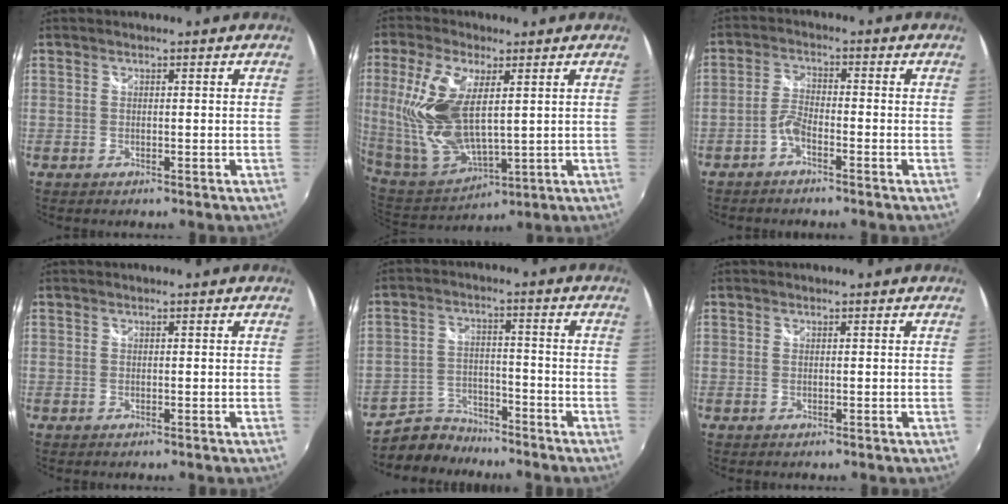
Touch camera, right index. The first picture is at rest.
{"total": 16.6, "force": [3.7, 7.9, 14.2], "torque": [-0.296, -0.001, 0.090]}
{"total": 2.8, "force": [-2.0, 0.9, 1.8], "torque": [-0.048, 0.009, -0.041]}
{"total": 0.0}
{"total": 7.0, "force": [-6.3, 3.1, 0.3], "torque": [-0.026, 0.014, -0.111]}
{"total": 0.0}